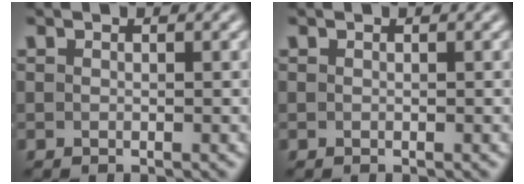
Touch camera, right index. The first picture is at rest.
{"total": 0.0}